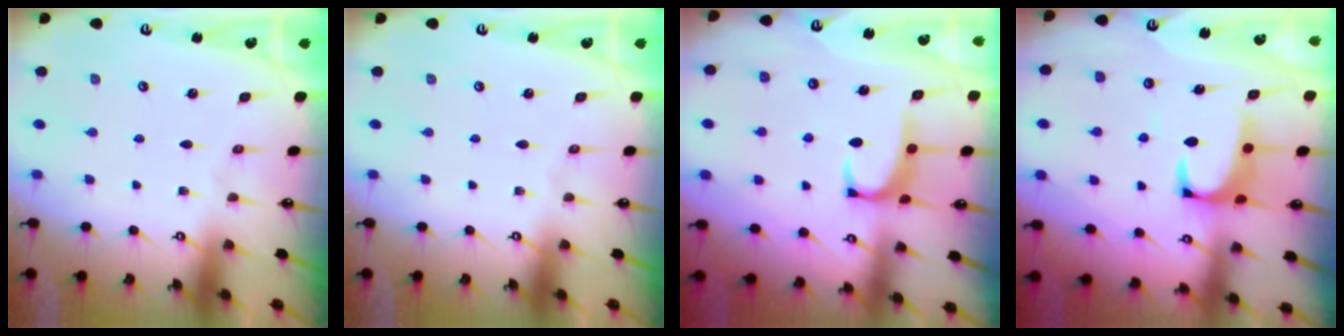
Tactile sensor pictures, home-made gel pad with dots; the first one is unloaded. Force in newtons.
{"total": 0.0}
{"total": 2.3, "press": 2.3, "slide": 0.6}
{"total": 2.3, "press": 2.1, "slide": 1.0}